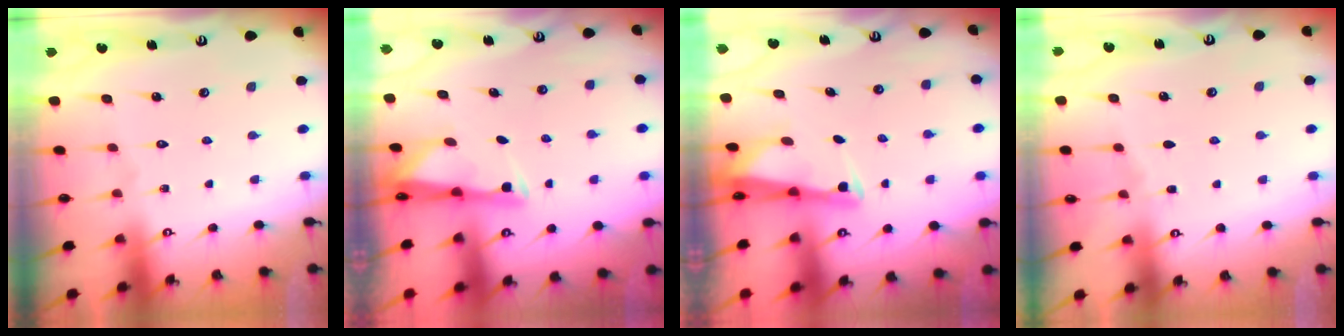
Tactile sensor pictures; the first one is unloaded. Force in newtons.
{"total": 2.8, "press": 2.7, "slide": 0.4}
{"total": 2.8, "press": 2.7, "slide": 0.6}
{"total": 2.2, "press": 2.2, "slide": 0.4}